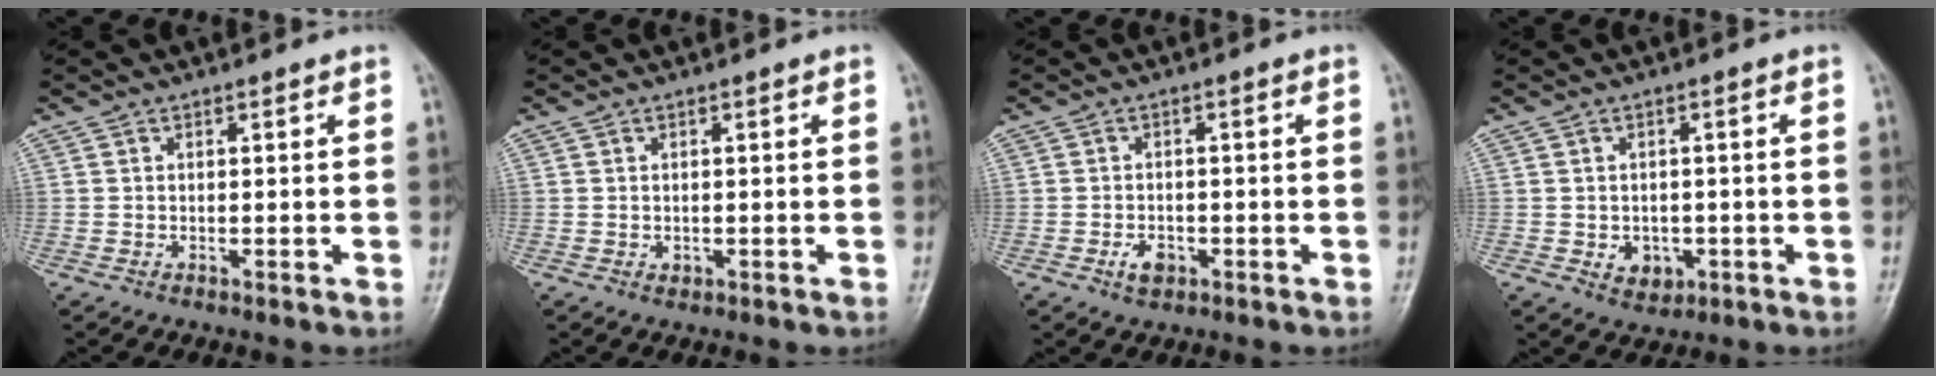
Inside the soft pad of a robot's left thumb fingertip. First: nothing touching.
{"total": 0.8, "force": [-0.1, 0.6, 0.5], "torque": [-0.001, 0.001, 0.000]}
{"total": 3.1, "force": [-1.5, 2.0, 1.9], "torque": [-0.030, 0.006, -0.024]}
{"total": 3.9, "force": [-1.0, 3.2, 2.0], "torque": [-0.012, 0.004, -0.004]}